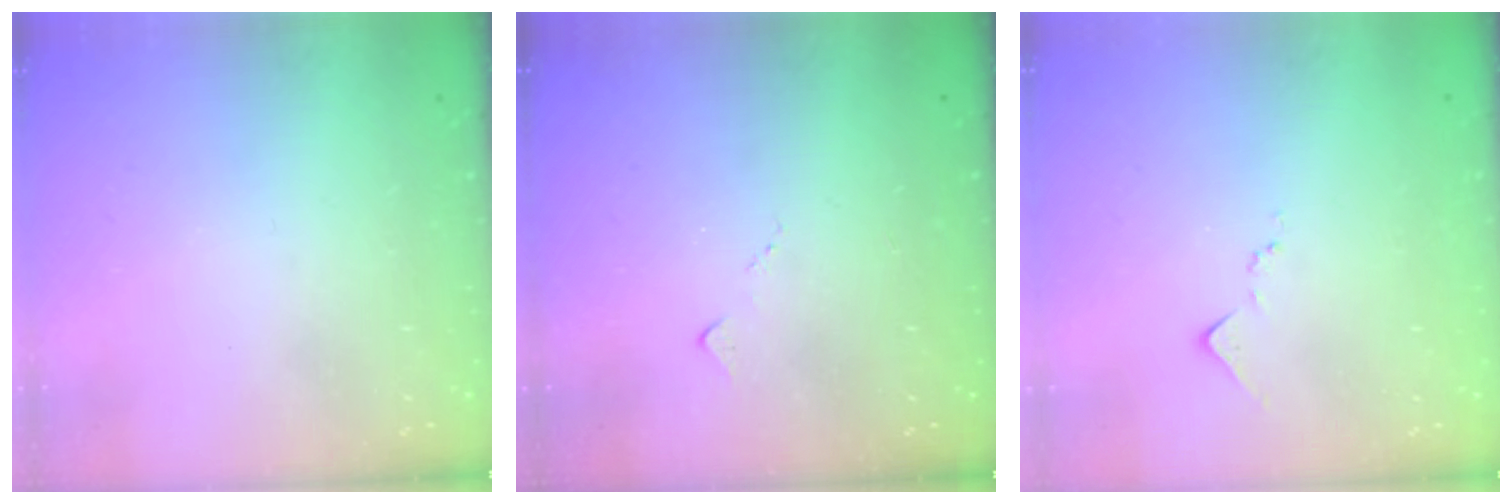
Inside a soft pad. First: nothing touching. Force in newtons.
{"total": 5.8, "press": 5.7, "slide": 0.8}
{"total": 7.1, "press": 7.1, "slide": 0.3}